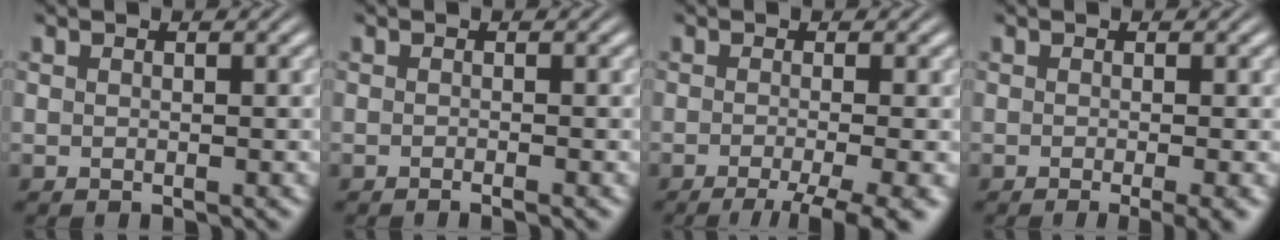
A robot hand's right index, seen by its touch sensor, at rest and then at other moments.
{"total": 1.0, "force": [-0.9, -0.2, 0.4], "torque": [-0.002, 0.002, -0.018]}
{"total": 6.7, "force": [-4.9, 1.5, 4.3], "torque": [-0.051, -0.018, -0.067]}
{"total": 2.7, "force": [-1.8, 0.4, 2.0], "torque": [-0.022, -0.003, -0.026]}